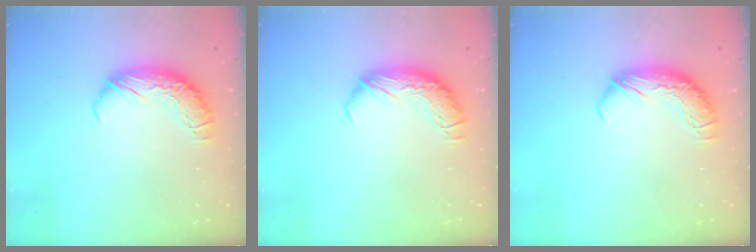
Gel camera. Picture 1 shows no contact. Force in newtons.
{"total": 0.0}
{"total": 0.0}